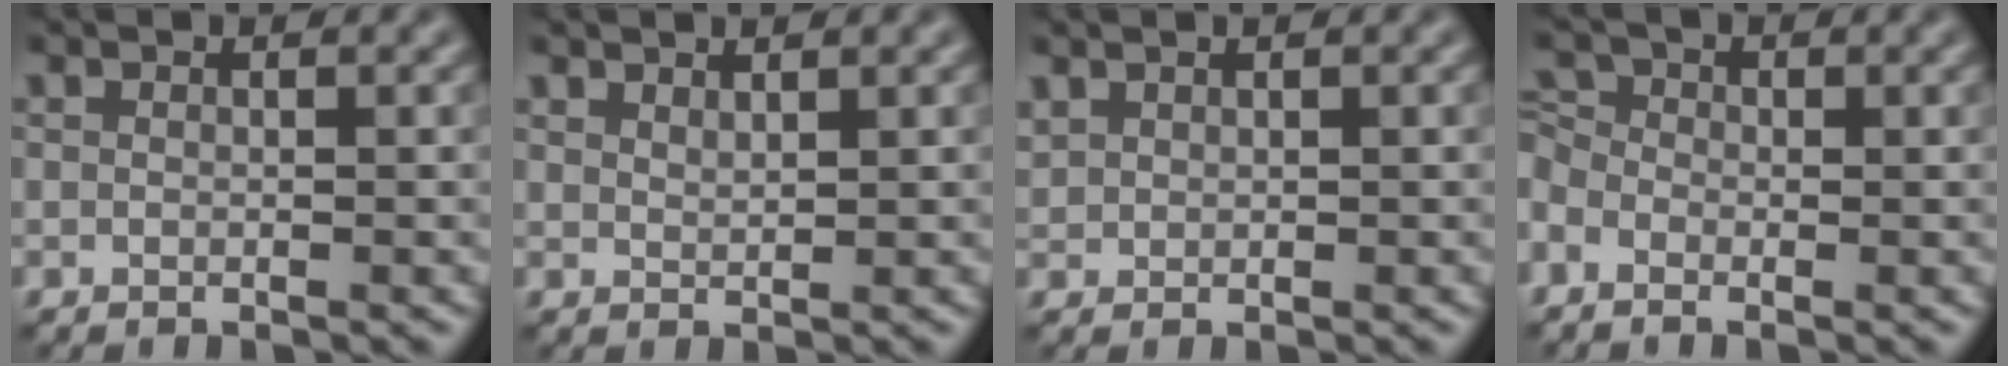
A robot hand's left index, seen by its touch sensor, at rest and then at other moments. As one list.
[{"total": 1.0, "force": [1.0, 0.1, 0.2], "torque": [-0.003, 0.004, 0.018]}, {"total": 0.7, "force": [0.7, 0.3, 0.1], "torque": [-0.010, 0.006, 0.022]}, {"total": 2.5, "force": [-1.0, 2.0, 1.2], "torque": [-0.030, 0.012, -0.022]}]